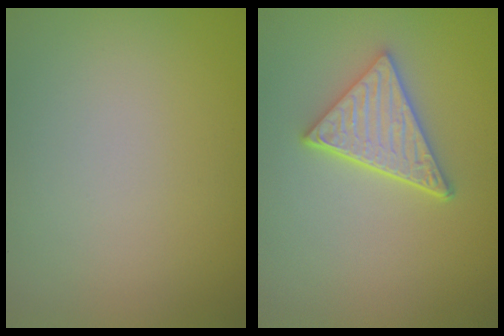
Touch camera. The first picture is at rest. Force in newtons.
{"total": 4.6, "press": 3.7, "slide": 2.7}